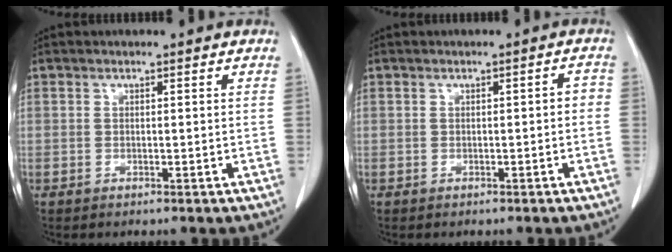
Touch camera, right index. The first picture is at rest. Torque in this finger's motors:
{"motor_torque": [0.16, -0.13, 0.01, 0.02]}